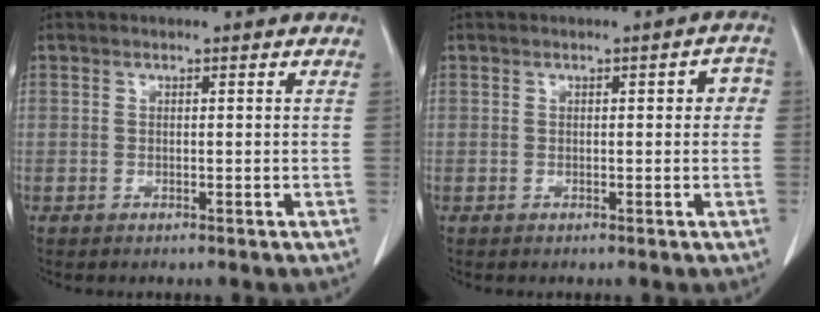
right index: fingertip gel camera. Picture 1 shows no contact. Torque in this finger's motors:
{"motor_torque": [0.22, -0.18, 0.11, 0.02]}